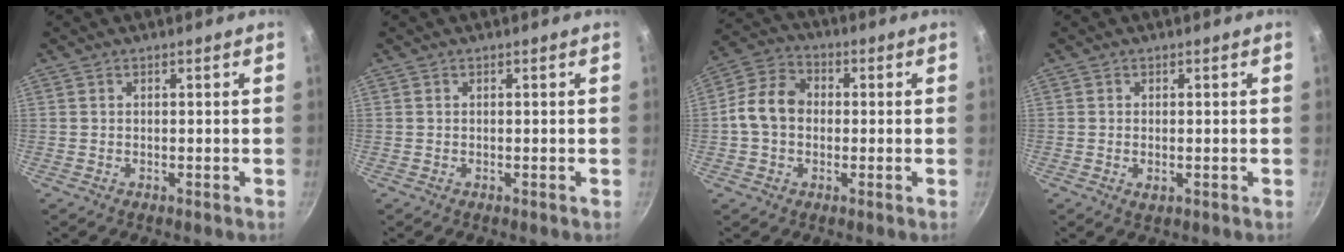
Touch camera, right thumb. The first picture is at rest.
{"total": 0.0}
{"total": 9.3, "force": [-0.3, 7.2, 5.8], "torque": [-0.085, 0.023, -0.023]}
{"total": 1.6, "force": [-0.3, 0.9, 1.3], "torque": [-0.022, -0.003, -0.004]}